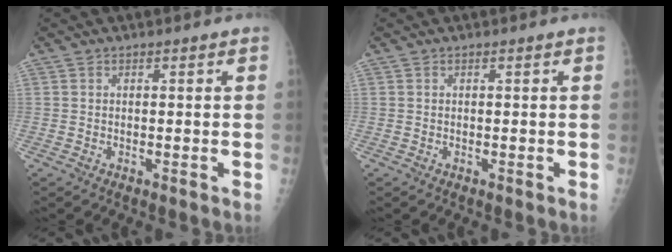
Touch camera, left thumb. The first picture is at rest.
{"total": 0.0}